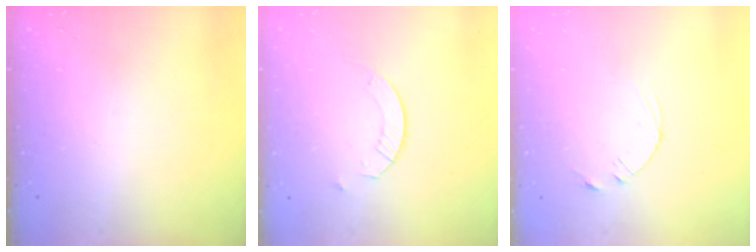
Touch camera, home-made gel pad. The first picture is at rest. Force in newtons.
{"total": 4.5, "press": 4.5, "slide": 0.5}
{"total": 2.5, "press": 2.5, "slide": 0.3}